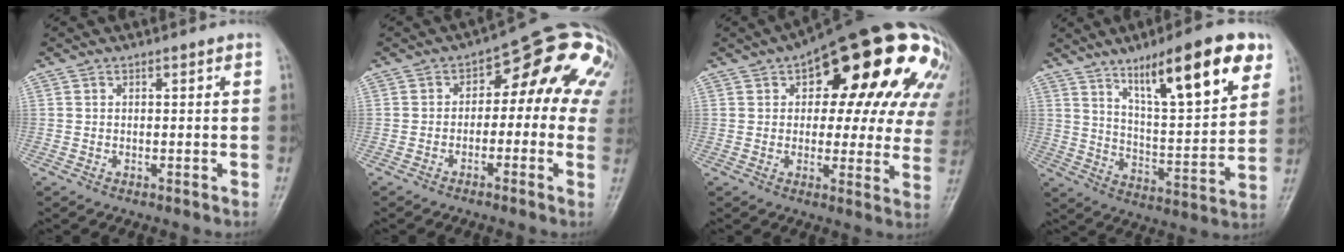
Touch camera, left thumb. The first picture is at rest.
{"total": 15.0, "force": [2.3, 8.7, 12.0], "torque": [-0.099, 0.041, 0.016]}
{"total": 28.9, "force": [12.0, 12.6, 23.1], "torque": [-0.236, 0.026, 0.165]}
{"total": 20.1, "force": [11.2, 5.3, 15.8], "torque": [-0.208, -0.041, 0.181]}